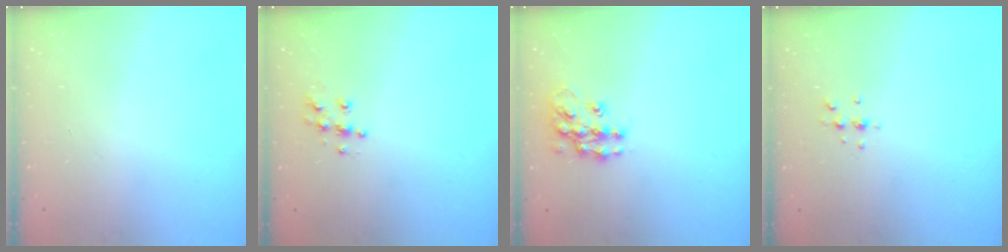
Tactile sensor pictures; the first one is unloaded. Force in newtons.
{"total": 6.6, "press": 6.6, "slide": 0.3}
{"total": 11.8, "press": 11.7, "slide": 0.6}
{"total": 4.4, "press": 4.3, "slide": 0.6}